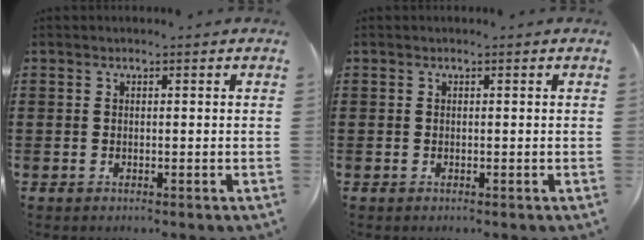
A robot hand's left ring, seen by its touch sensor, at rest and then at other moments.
{"total": 0.0}